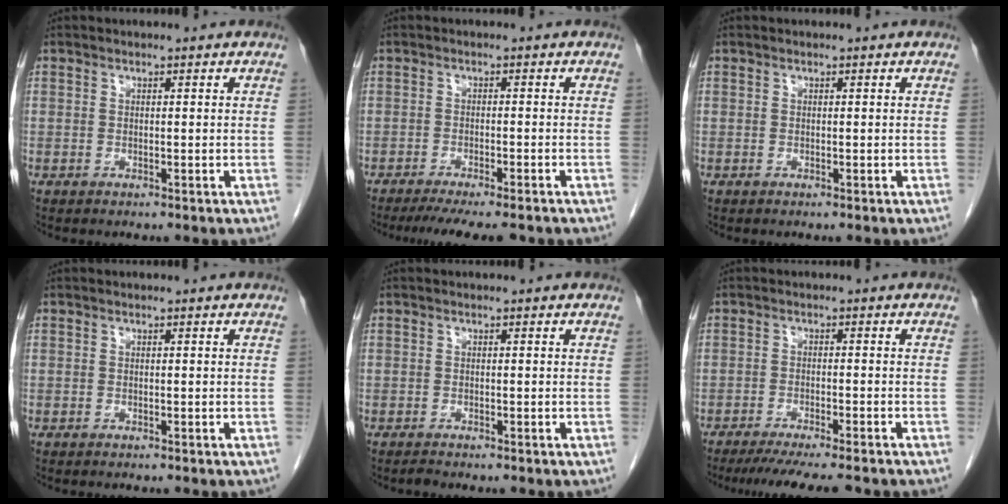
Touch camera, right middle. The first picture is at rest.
{"total": 10.0, "force": [-8.5, 1.2, 5.1], "torque": [-0.065, -0.015, -0.117]}
{"total": 0.0}
{"total": 0.0}
{"total": 0.5, "force": [-0.5, -0.1, 0.1], "torque": [-0.008, -0.003, -0.011]}
{"total": 11.0, "force": [-9.5, 0.5, 5.5], "torque": [-0.066, -0.024, -0.134]}